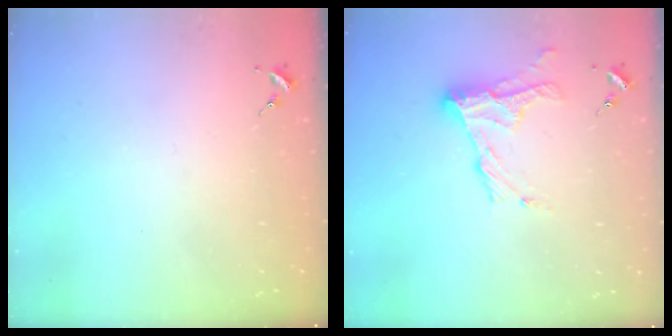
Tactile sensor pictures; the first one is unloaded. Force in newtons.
{"total": 12.4, "press": 12.4, "slide": 0.8}